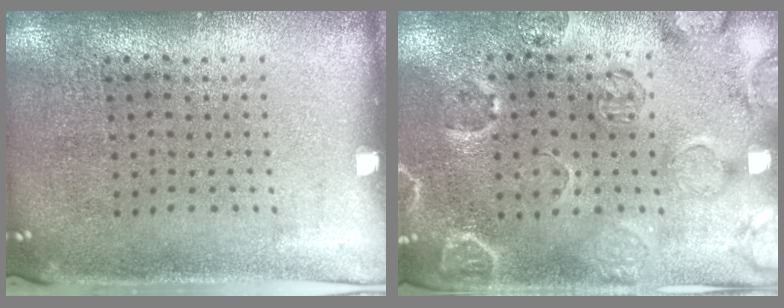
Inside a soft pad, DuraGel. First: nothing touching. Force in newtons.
{"total": 2.5, "press": 2.0, "slide": 1.5}